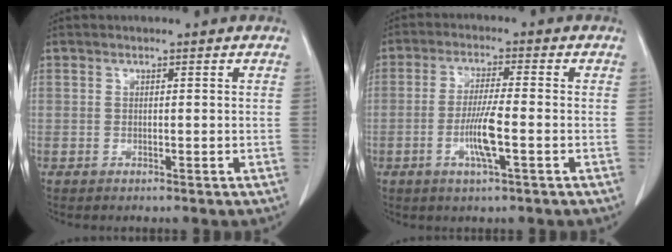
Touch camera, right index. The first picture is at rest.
{"total": 6.2, "force": [-1.8, 0.2, 6.0], "torque": [-0.119, -0.006, -0.032]}